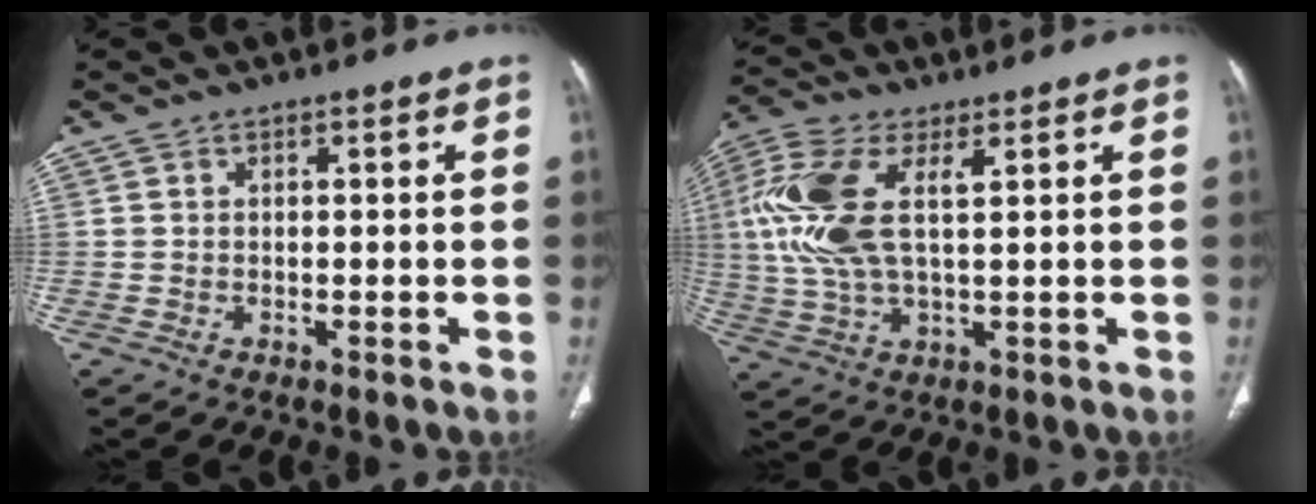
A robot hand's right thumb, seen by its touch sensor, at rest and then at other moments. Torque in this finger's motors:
{"motor_torque": [0.70, 1.12, 0.90, 0.95, 0.53]}